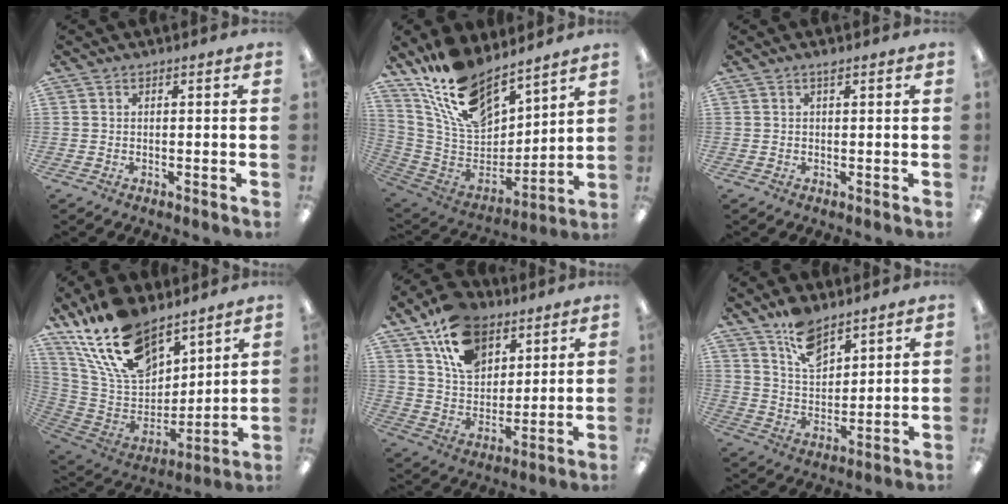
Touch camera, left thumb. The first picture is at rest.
{"total": 17.6, "force": [13.9, 7.6, 7.6], "torque": [-0.158, -0.086, 0.257]}
{"total": 1.0, "force": [0.6, 0.2, 0.7], "torque": [-0.007, -0.002, 0.009]}
{"total": 21.1, "force": [14.9, 11.0, 10.1], "torque": [-0.213, -0.075, 0.275]}
{"total": 15.9, "force": [9.9, 10.4, 6.9], "torque": [-0.120, -0.038, 0.187]}
{"total": 10.0, "force": [7.6, 4.8, 4.3], "torque": [-0.069, -0.042, 0.137]}